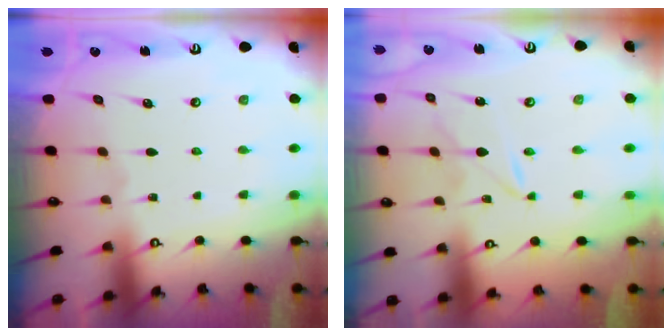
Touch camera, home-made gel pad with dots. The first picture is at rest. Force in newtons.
{"total": 2.7, "press": 2.7, "slide": 0.3}